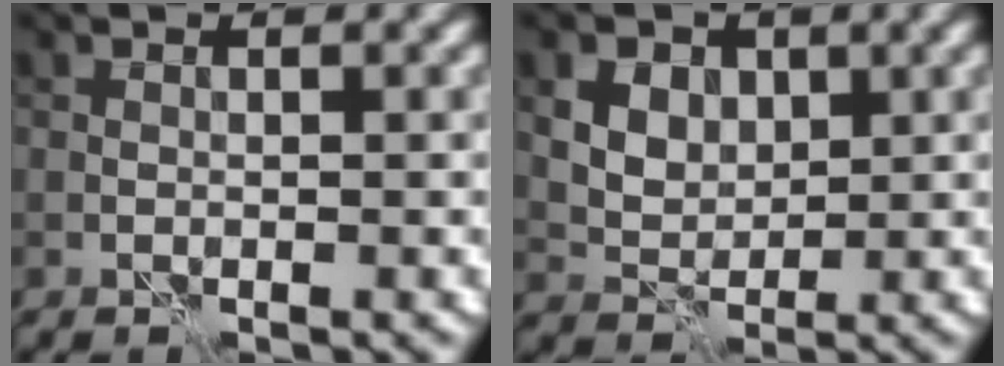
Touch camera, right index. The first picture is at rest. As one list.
[{"total": 7.4, "force": [3.2, 5.5, 3.7], "torque": [-0.073, 0.021, 0.044]}]